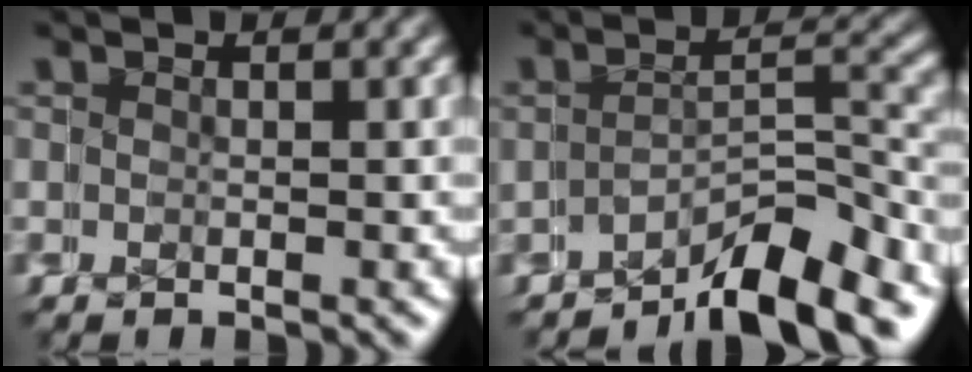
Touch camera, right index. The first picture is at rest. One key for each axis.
{"total": 7.5, "fx": -6.5, "fy": 1.0, "fz": 3.5, "tx": -0.012, "ty": 0.005, "tz": -0.096}